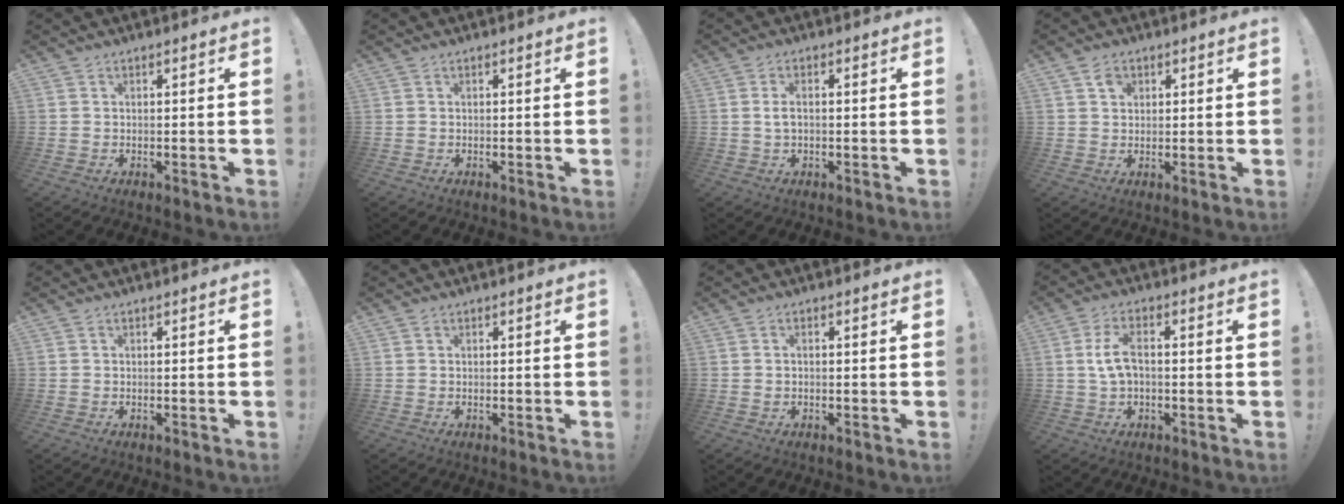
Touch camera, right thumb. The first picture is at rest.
{"total": 0.0}
{"total": 2.6, "force": [-0.2, 1.2, 2.3], "torque": [-0.041, 0.006, -0.003]}
{"total": 3.1, "force": [1.5, 2.5, 1.1], "torque": [-0.005, -0.007, 0.024]}
{"total": 0.0}
{"total": 0.6, "force": [0.4, 0.3, 0.1], "torque": [0.002, -0.001, 0.008]}
{"total": 0.6, "force": [-0.1, 0.3, 0.5], "torque": [-0.018, 0.004, -0.001]}
{"total": 6.7, "force": [0.2, 3.2, 5.9], "torque": [-0.115, 0.006, 0.004]}